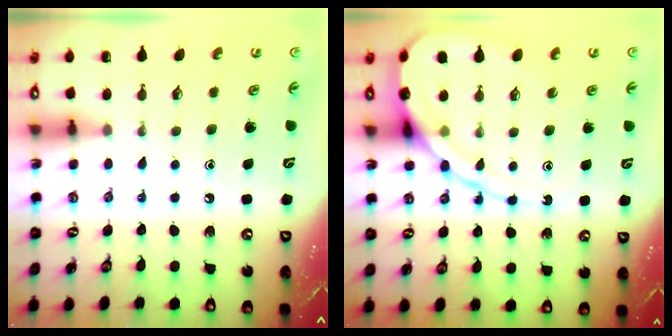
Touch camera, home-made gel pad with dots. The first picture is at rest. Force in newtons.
{"total": 11.6, "press": 11.5, "slide": 1.2}